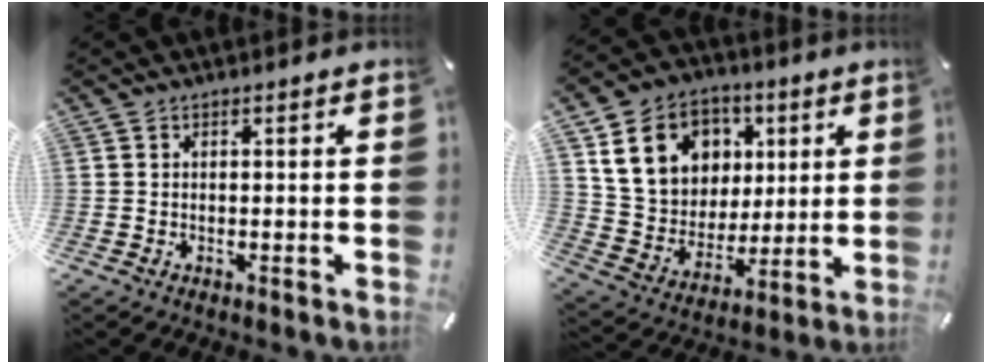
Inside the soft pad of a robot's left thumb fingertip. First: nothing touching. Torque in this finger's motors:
{"motor_torque": [2.46, 2.46, 1.42, -1.34, 0.37]}